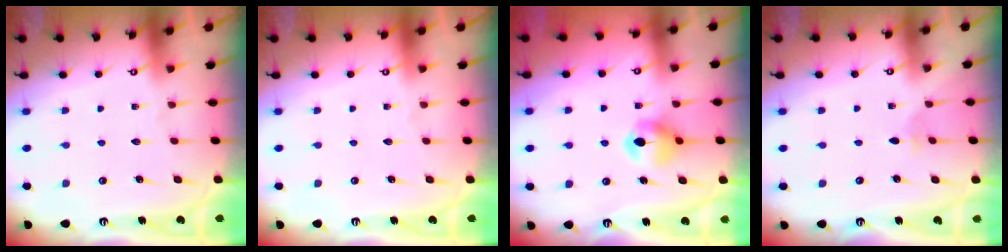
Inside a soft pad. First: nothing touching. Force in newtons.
{"total": 0.0}
{"total": 7.1, "press": 7.1, "slide": 0.6}
{"total": 1.8, "press": 1.8, "slide": 0.3}